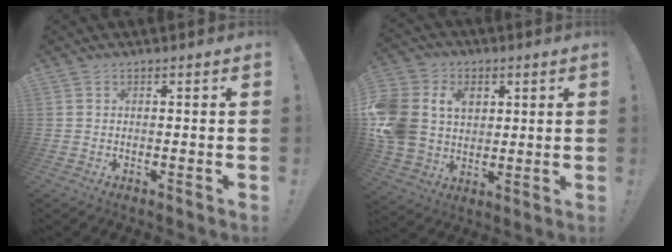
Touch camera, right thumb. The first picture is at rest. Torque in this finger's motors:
{"motor_torque": [1.75, 1.75, 0.51, 0.37, 0.40]}